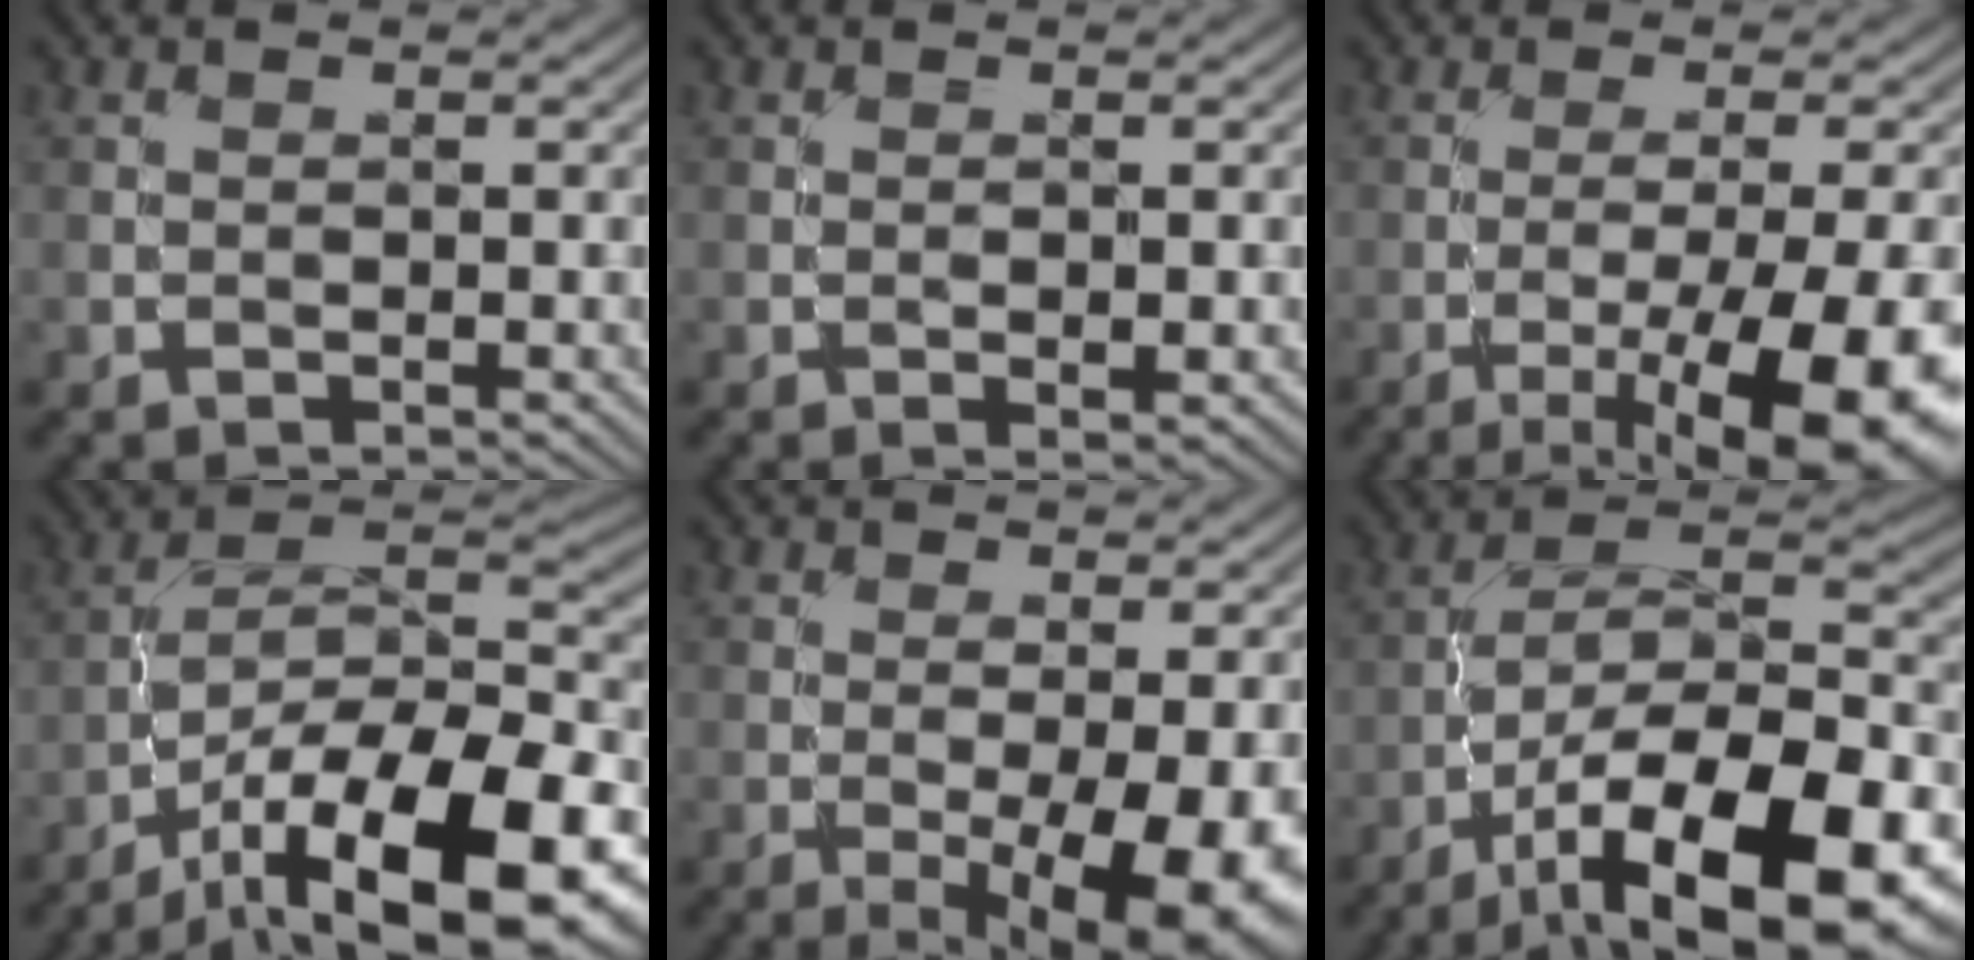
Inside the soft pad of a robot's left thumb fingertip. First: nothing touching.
{"total": 1.7, "force": [-0.3, 0.7, 1.5], "torque": [-0.023, 0.000, -0.004]}
{"total": 14.0, "force": [-6.8, 3.5, 11.7], "torque": [-0.179, -0.012, -0.094]}
{"total": 19.0, "force": [-11.5, 7.1, 13.4], "torque": [-0.213, -0.023, -0.196]}
{"total": 10.0, "force": [-3.0, 3.0, 9.0], "torque": [-0.131, -0.011, -0.033]}
{"total": 18.5, "force": [-10.2, 6.7, 13.9], "torque": [-0.215, -0.007, -0.176]}